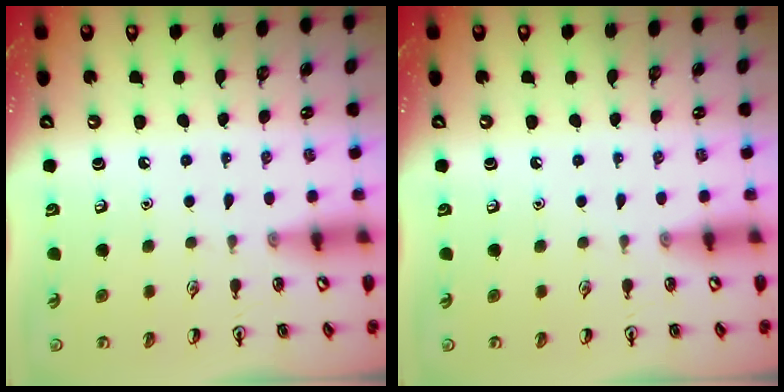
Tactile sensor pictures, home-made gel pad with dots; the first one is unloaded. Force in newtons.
{"total": 0.0}